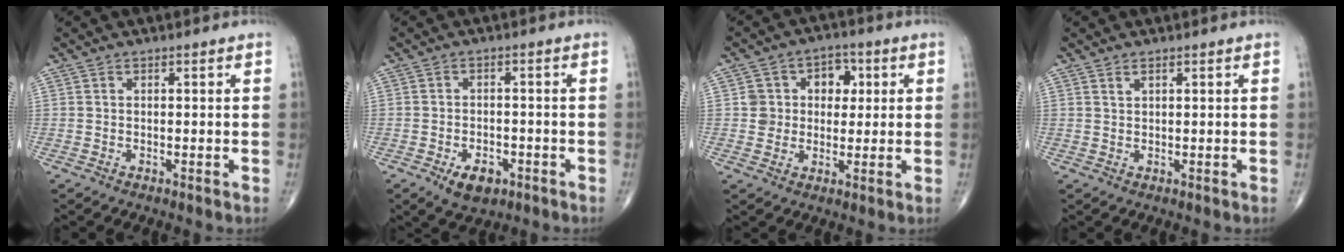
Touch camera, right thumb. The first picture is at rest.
{"total": 5.6, "force": [-2.8, 3.2, 3.6], "torque": [-0.048, 0.008, -0.041]}
{"total": 7.7, "force": [1.5, 6.9, 3.1], "torque": [0.004, 0.011, 0.019]}
{"total": 0.9, "force": [0.7, 0.2, 0.5], "torque": [-0.010, 0.000, 0.015]}